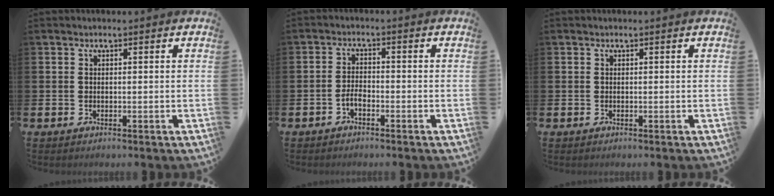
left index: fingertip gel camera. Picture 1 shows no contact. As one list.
[{"total": 1.8, "force": [-1.2, 0.7, 1.1], "torque": [-0.018, 0.001, -0.025]}, {"total": 0.0}]